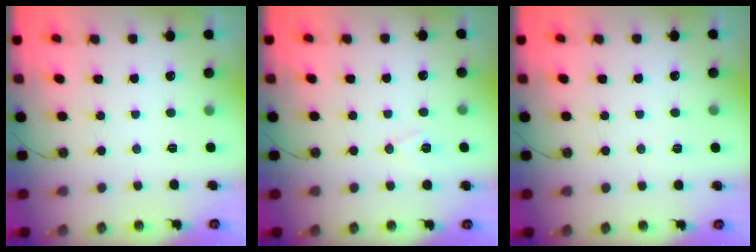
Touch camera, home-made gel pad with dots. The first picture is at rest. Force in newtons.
{"total": 6.6, "press": 5.5, "slide": 3.8}
{"total": 2.5, "press": 2.2, "slide": 1.1}